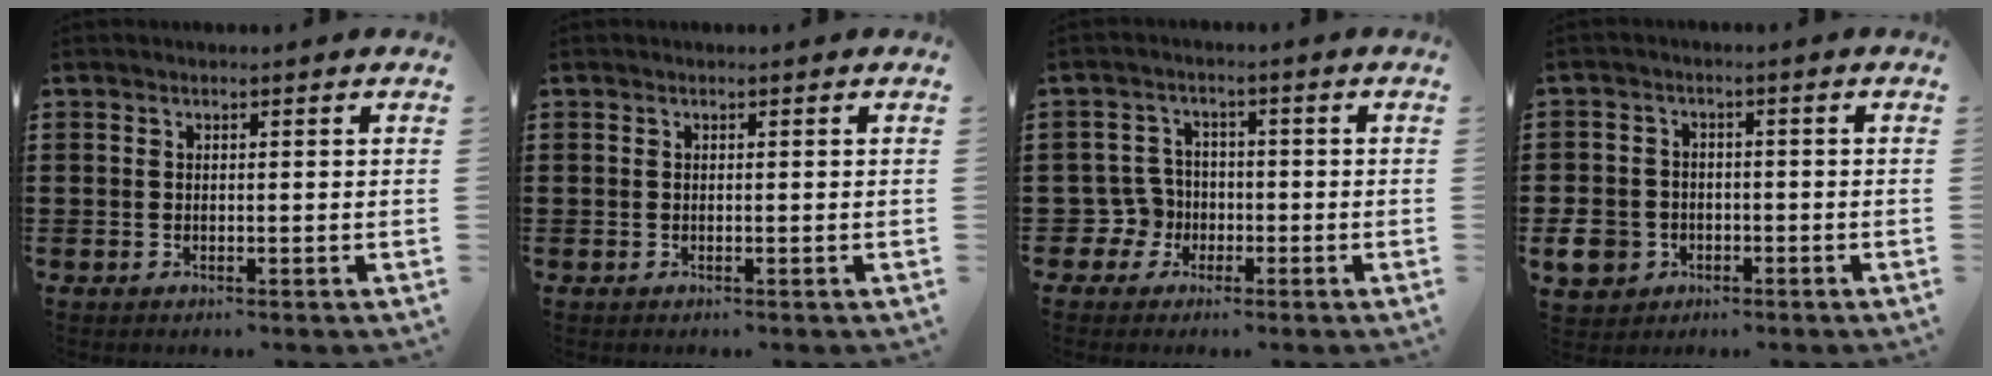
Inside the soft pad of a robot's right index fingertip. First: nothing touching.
{"total": 0.0}
{"total": 4.6, "force": [-1.3, 4.1, 1.5], "torque": [-0.065, 0.002, -0.030]}
{"total": 5.4, "force": [-2.1, 4.5, 2.1], "torque": [-0.072, 0.002, -0.045]}